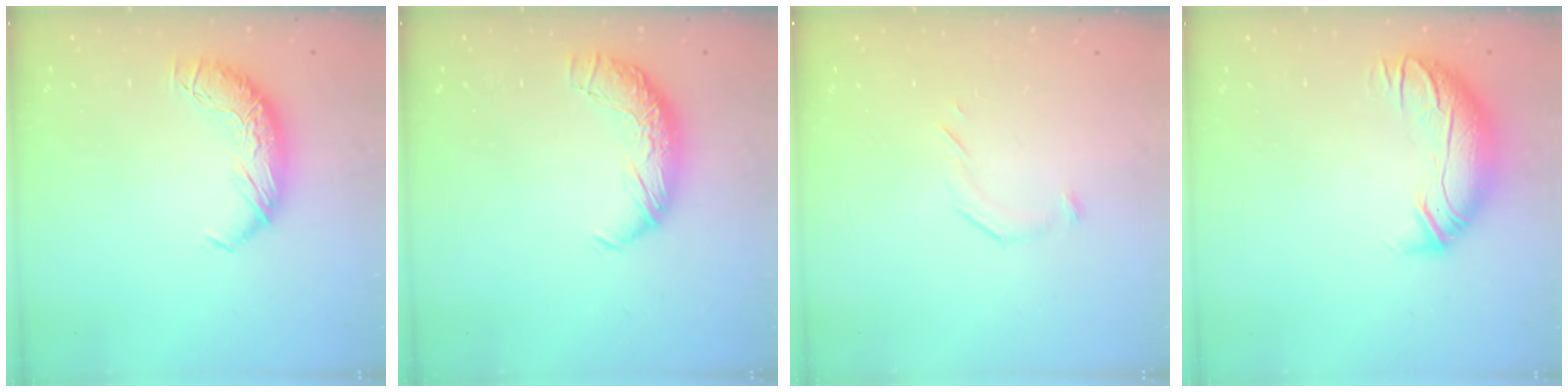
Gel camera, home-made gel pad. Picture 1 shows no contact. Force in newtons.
{"total": 1.5, "press": 0.9, "slide": 1.2}
{"total": 7.1, "press": 7.1, "slide": 0.8}
{"total": 3.1, "press": 1.1, "slide": 2.9}